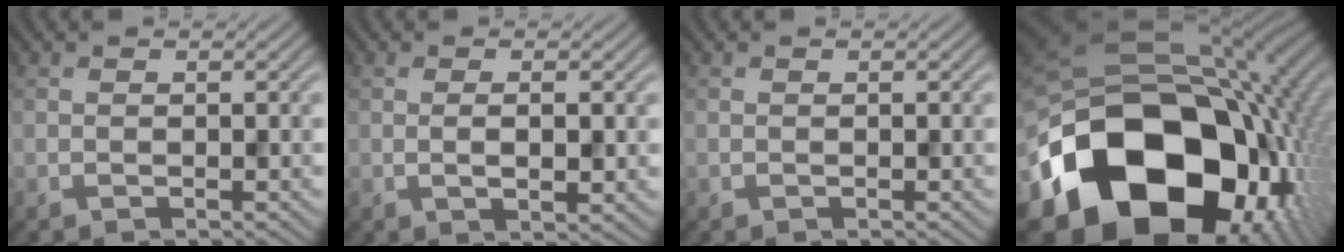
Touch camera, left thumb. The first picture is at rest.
{"total": 2.5, "force": [-0.1, 0.6, 2.4], "torque": [-0.045, -0.004, 0.003]}
{"total": 0.0}
{"total": 23.0, "force": [-6.7, 16.3, 14.7], "torque": [-0.324, -0.067, -0.078]}